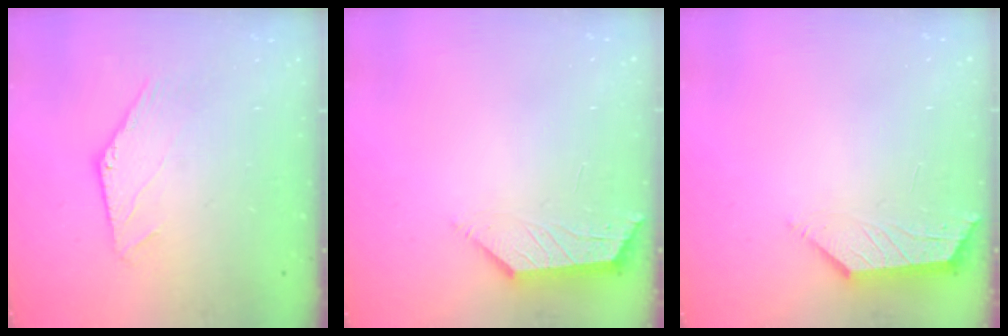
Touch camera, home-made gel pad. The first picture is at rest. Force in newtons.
{"total": 1.9, "press": 1.9, "slide": 0.4}
{"total": 1.9, "press": 1.9, "slide": 0.4}